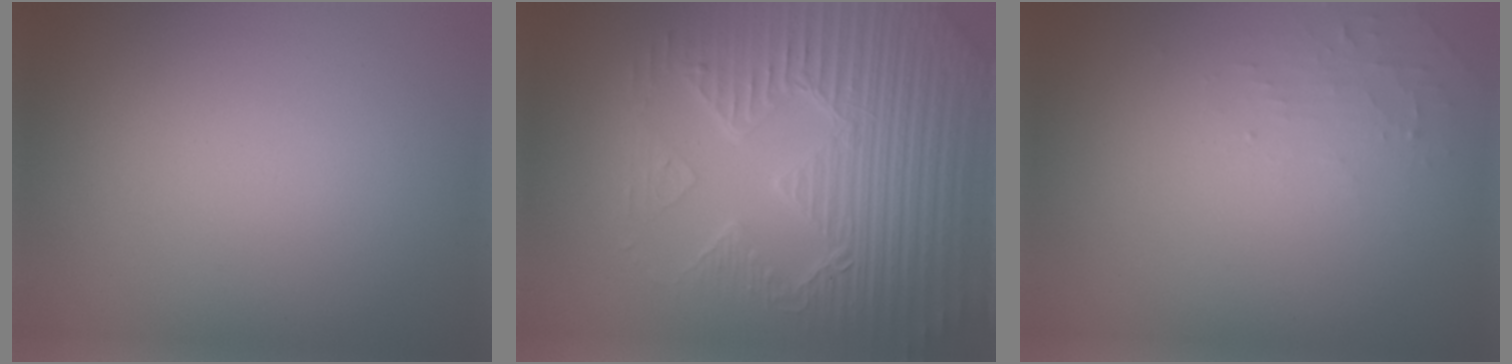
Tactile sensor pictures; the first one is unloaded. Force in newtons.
{"total": 7.7, "press": 6.1, "slide": 4.7}
{"total": 1.2, "press": 1.2, "slide": 0.3}